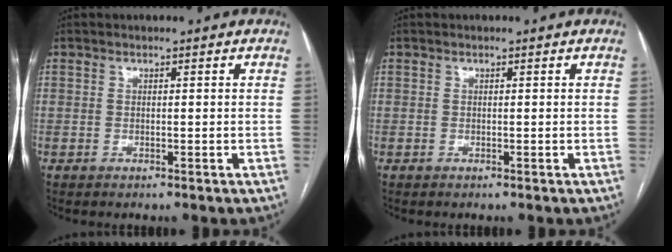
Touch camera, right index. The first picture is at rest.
{"total": 0.0}